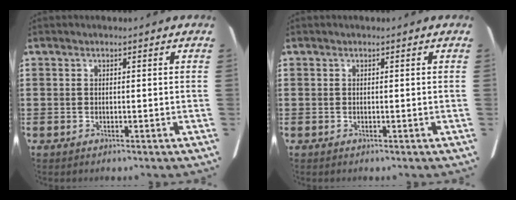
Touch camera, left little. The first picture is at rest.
{"total": 0.0}